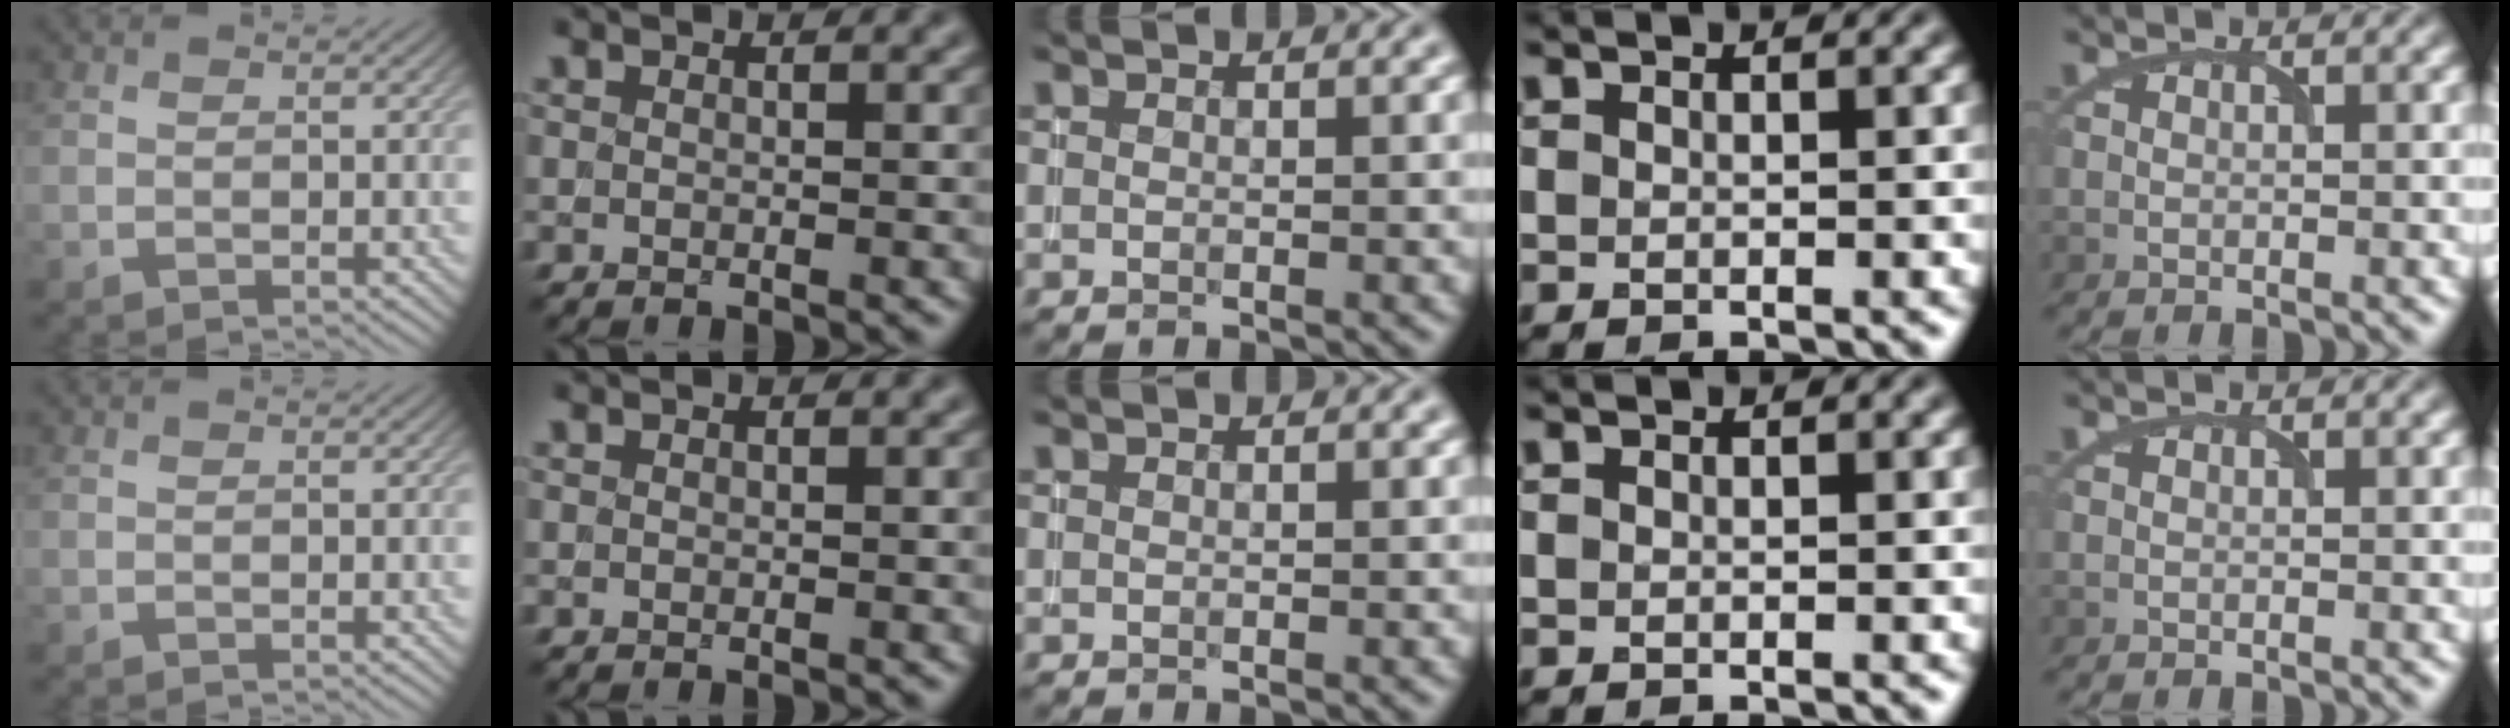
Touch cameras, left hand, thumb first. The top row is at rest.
{}